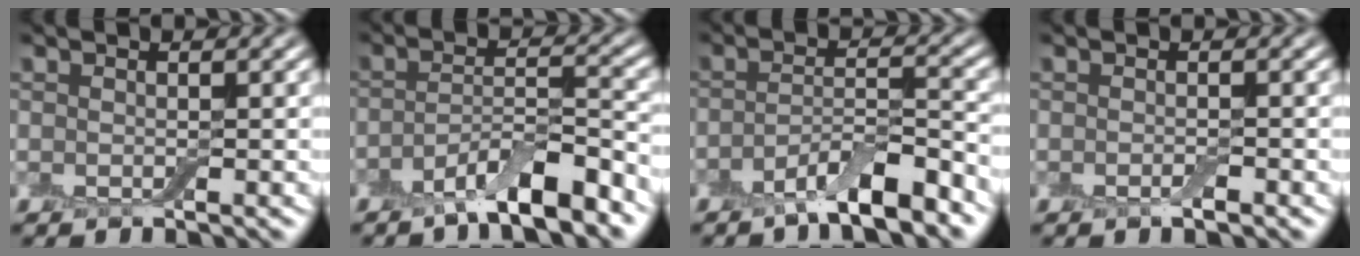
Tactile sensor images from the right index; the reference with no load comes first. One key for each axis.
{"total": 6.0, "fx": -4.1, "fy": 1.3, "fz": 4.2, "tx": -0.069, "ty": 0.002, "tz": -0.073}
{"total": 5.3, "fx": -3.6, "fy": 1.1, "fz": 3.7, "tx": -0.061, "ty": 0.002, "tz": -0.067}
{"total": 0.9, "fx": -0.5, "fy": 0.2, "fz": 0.7, "tx": -0.012, "ty": -0.002, "tz": -0.008}